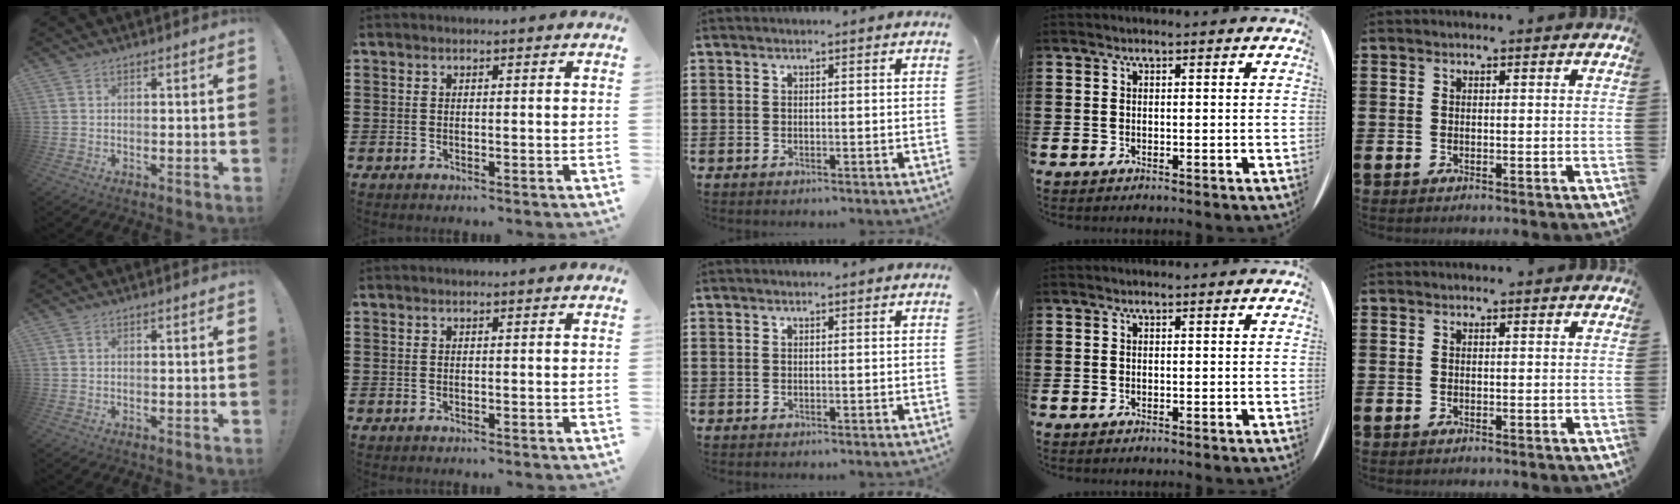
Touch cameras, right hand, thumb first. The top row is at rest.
{}